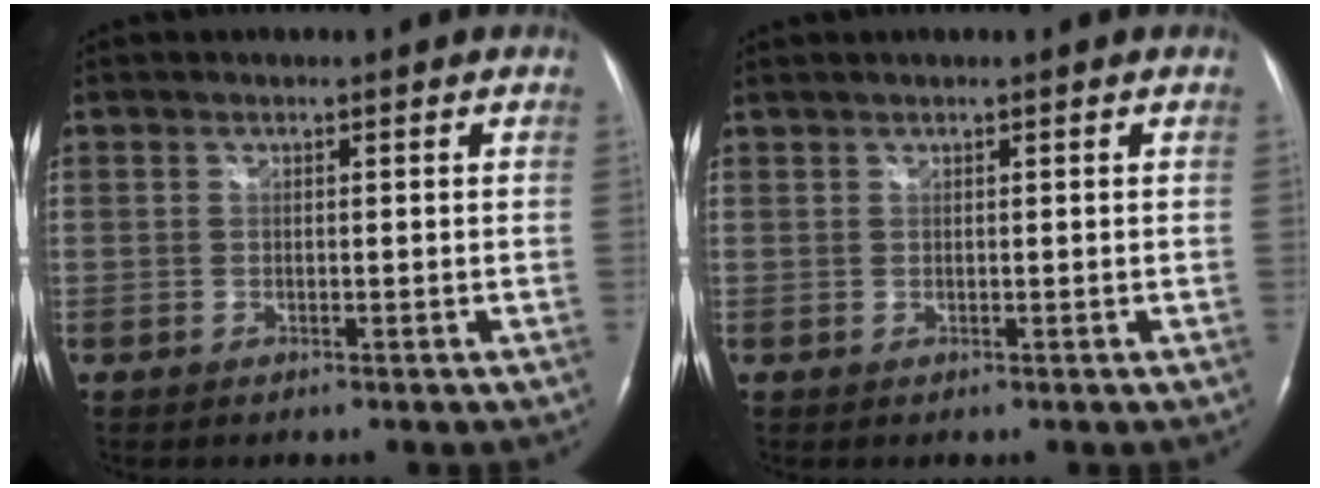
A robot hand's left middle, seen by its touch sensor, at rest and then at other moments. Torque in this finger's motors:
{"motor_torque": [0.10, -0.06, 0.00, 0.01]}